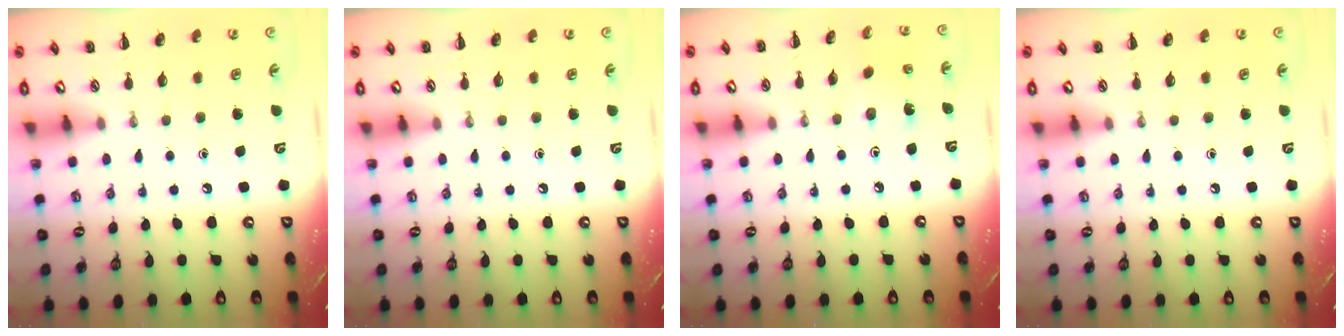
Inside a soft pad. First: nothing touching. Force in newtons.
{"total": 0.0}
{"total": 1.8, "press": 1.7, "slide": 0.7}
{"total": 0.0}